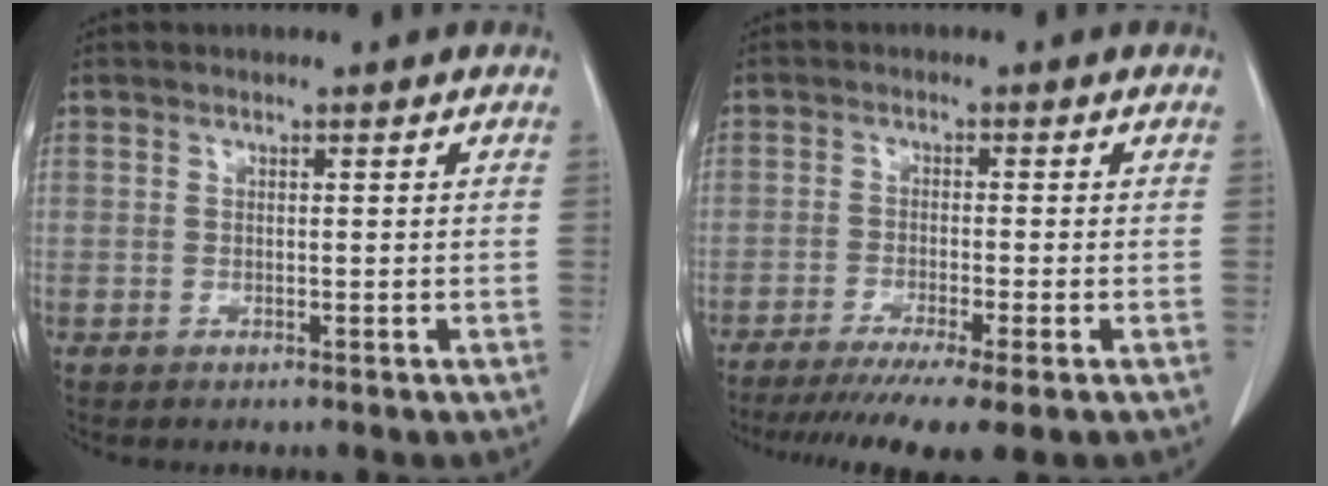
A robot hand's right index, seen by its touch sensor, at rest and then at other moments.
{"total": 10.1, "force": [-7.5, 0.0, 6.7], "torque": [-0.097, -0.021, -0.117]}